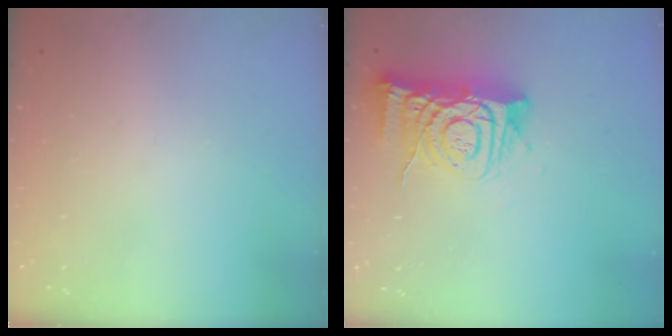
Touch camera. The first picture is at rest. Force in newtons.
{"total": 12.6, "press": 12.6, "slide": 1.1}